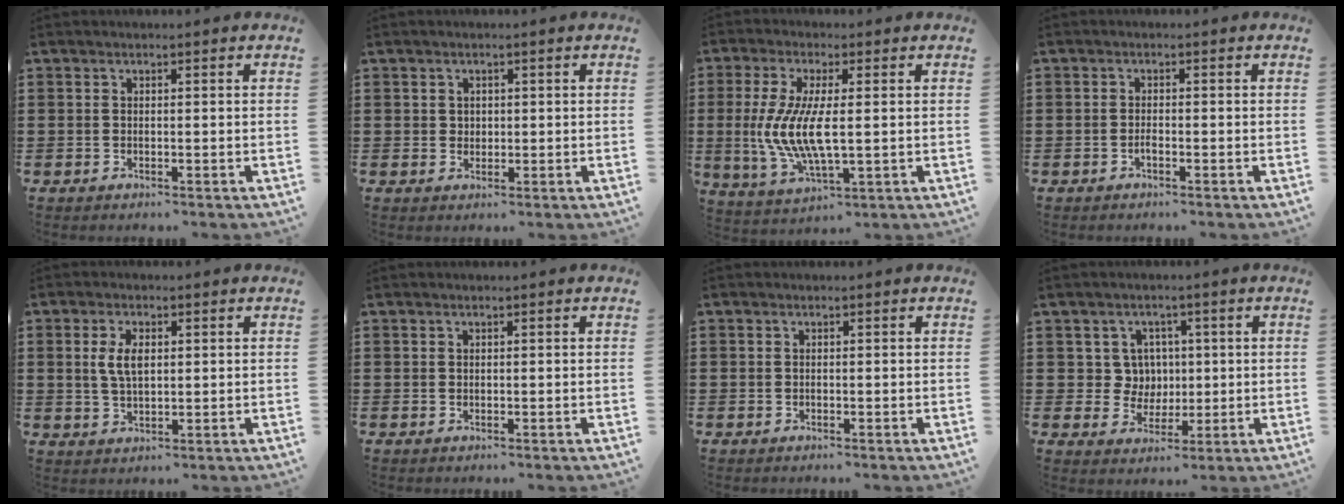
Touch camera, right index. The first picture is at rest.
{"total": 1.3, "force": [0.5, 1.2, 0.2], "torque": [-0.009, 0.006, 0.010]}
{"total": 9.1, "force": [-0.2, 3.0, 8.6], "torque": [-0.198, -0.014, -0.011]}
{"total": 1.0, "force": [-0.7, 0.4, 0.7], "torque": [-0.016, -0.005, -0.011]}
{"total": 4.7, "force": [0.9, 2.3, 4.0], "torque": [-0.084, 0.009, 0.015]}
{"total": 0.0}
{"total": 0.6, "force": [-0.2, 0.5, 0.1], "torque": [-0.001, 0.005, -0.005]}
{"total": 5.2, "force": [0.9, 4.8, 1.6], "torque": [-0.045, 0.013, 0.014]}